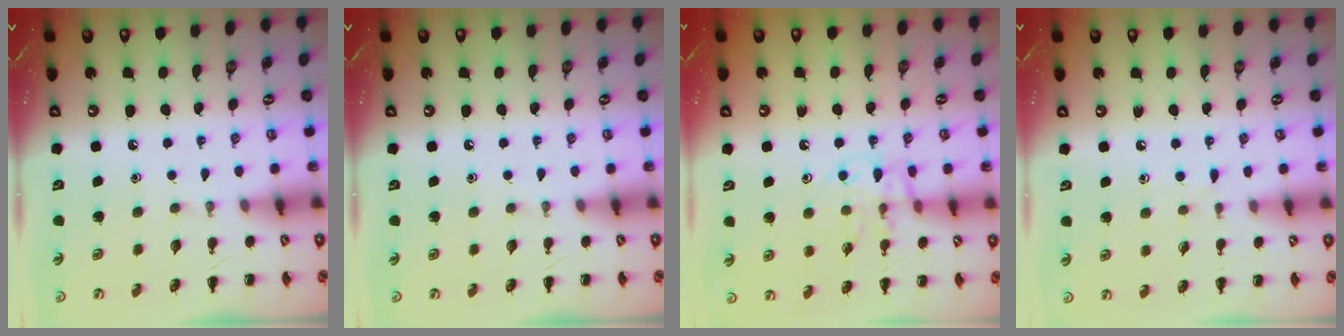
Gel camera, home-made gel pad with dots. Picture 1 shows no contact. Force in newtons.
{"total": 0.0}
{"total": 11.0, "press": 10.9, "slide": 1.0}
{"total": 4.4, "press": 3.9, "slide": 2.0}